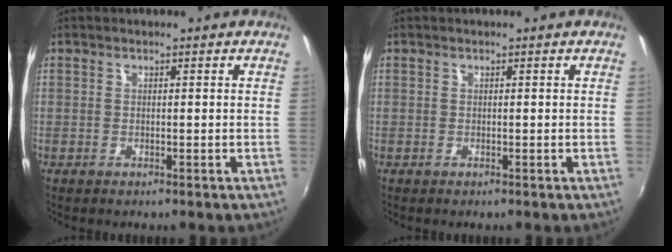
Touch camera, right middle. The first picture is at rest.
{"total": 0.0}